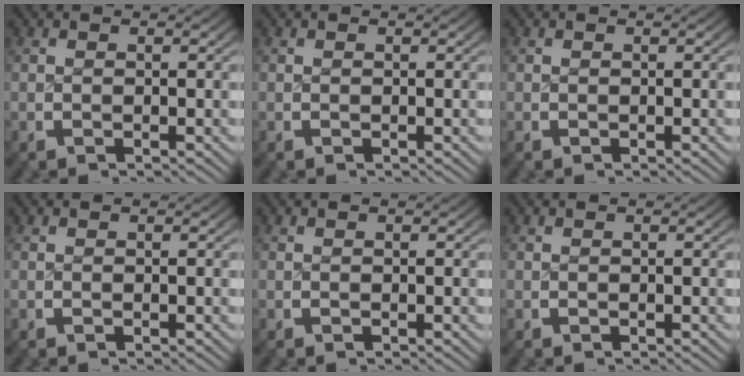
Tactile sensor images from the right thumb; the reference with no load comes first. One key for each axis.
{"total": 0.0}
{"total": 0.0}
{"total": 0.0}
{"total": 0.0}
{"total": 0.0}